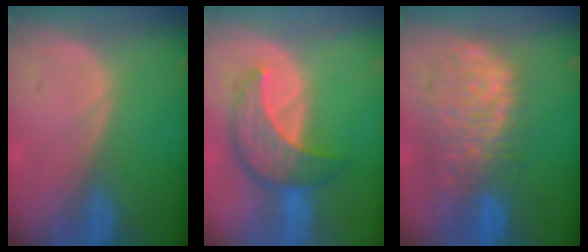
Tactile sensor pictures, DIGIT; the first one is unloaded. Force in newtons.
{"total": 7.9, "press": 7.6, "slide": 2.2}
{"total": 11.8, "press": 9.8, "slide": 6.6}